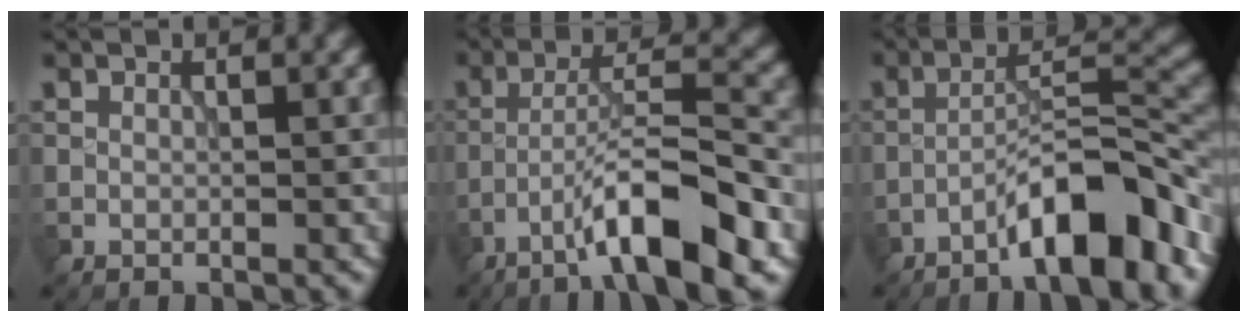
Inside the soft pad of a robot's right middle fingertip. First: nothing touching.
{"total": 8.7, "force": [-4.9, 1.3, 7.1], "torque": [-0.115, 0.021, -0.083]}
{"total": 8.3, "force": [-5.1, 1.7, 6.4], "torque": [-0.099, 0.021, -0.086]}